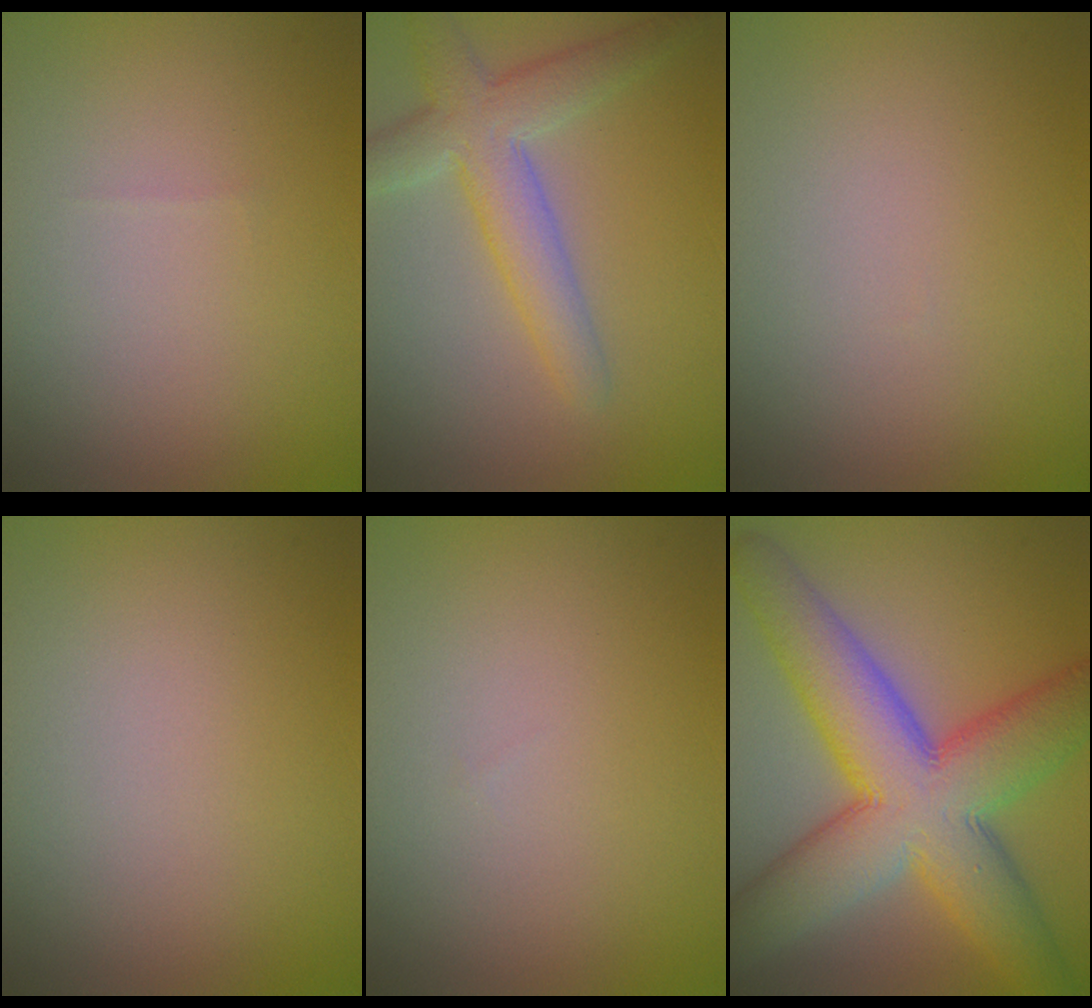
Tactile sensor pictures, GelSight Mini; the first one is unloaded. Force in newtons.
{"total": 4.9, "press": 4.9, "slide": 0.3}
{"total": 0.0}
{"total": 0.0}
{"total": 0.0}
{"total": 12.5, "press": 12.5, "slide": 0.1}